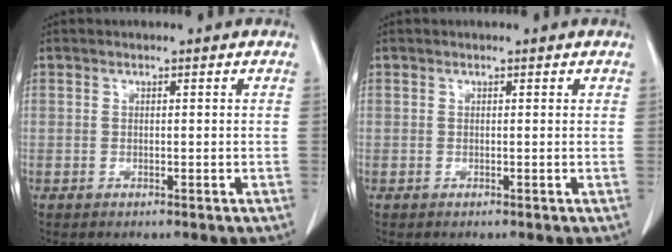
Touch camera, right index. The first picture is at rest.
{"total": 0.0}